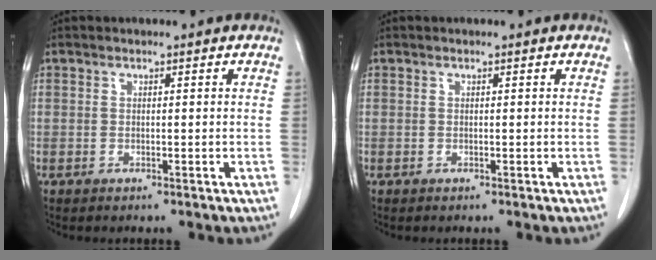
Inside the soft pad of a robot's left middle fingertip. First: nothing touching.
{"total": 0.0}